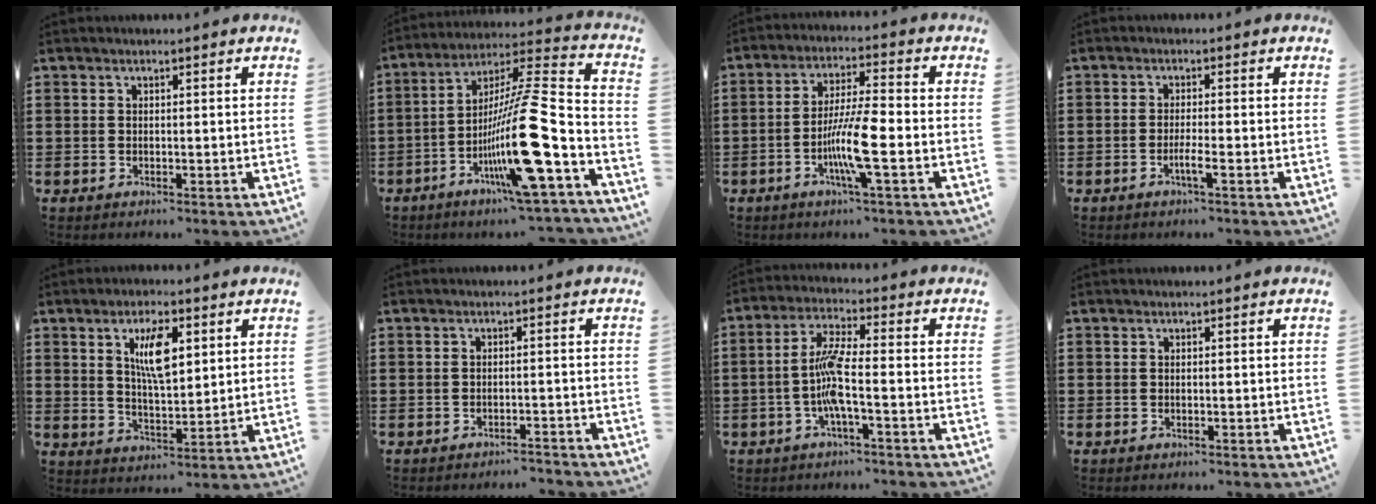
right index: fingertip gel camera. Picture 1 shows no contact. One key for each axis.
{"total": 17.0, "fx": -7.0, "fy": 2.4, "fz": 15.3, "tx": -0.275, "ty": -0.020, "tz": -0.128}
{"total": 8.8, "fx": -2.8, "fy": 0.8, "fz": 8.4, "tx": -0.164, "ty": -0.014, "tz": -0.055}
{"total": 2.5, "fx": -1.3, "fy": 0.1, "fz": 2.2, "tx": -0.037, "ty": -0.003, "tz": -0.024}
{"total": 7.2, "fx": 2.8, "fy": 2.6, "fz": 6.1, "tx": -0.113, "ty": 0.001, "tz": 0.043}
{"total": 1.7, "fx": -1.7, "fy": -0.1, "fz": 0.3, "tx": -0.010, "ty": 0.001, "tz": -0.036}
{"total": 6.7, "fx": -1.9, "fy": 0.9, "fz": 6.4, "tx": -0.149, "ty": -0.009, "tz": -0.047}
{"total": 0.0}